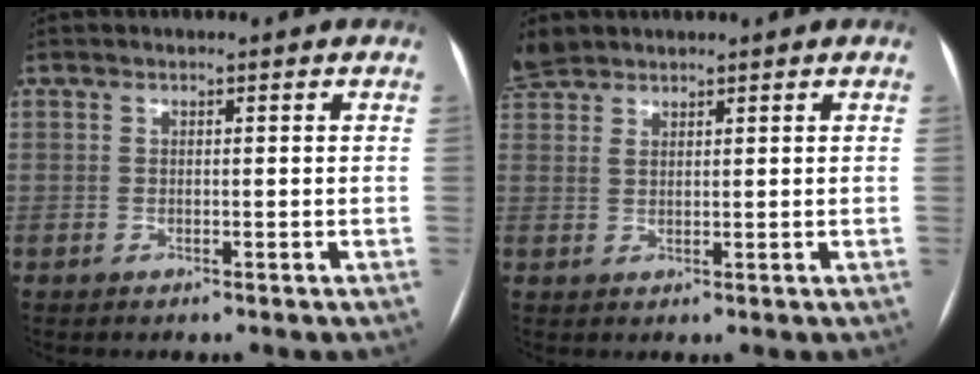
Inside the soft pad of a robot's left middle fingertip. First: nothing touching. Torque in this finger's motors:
{"motor_torque": [0.09, -0.09, 0.02, 0.08]}